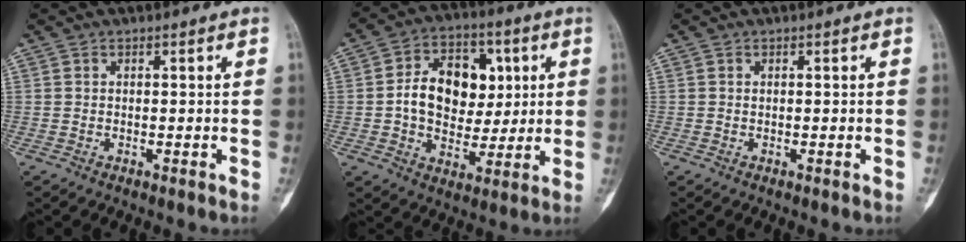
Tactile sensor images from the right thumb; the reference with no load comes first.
{"total": 15.0, "force": [1.9, 10.9, 10.1], "torque": [-0.119, 0.013, 0.032]}
{"total": 0.0}